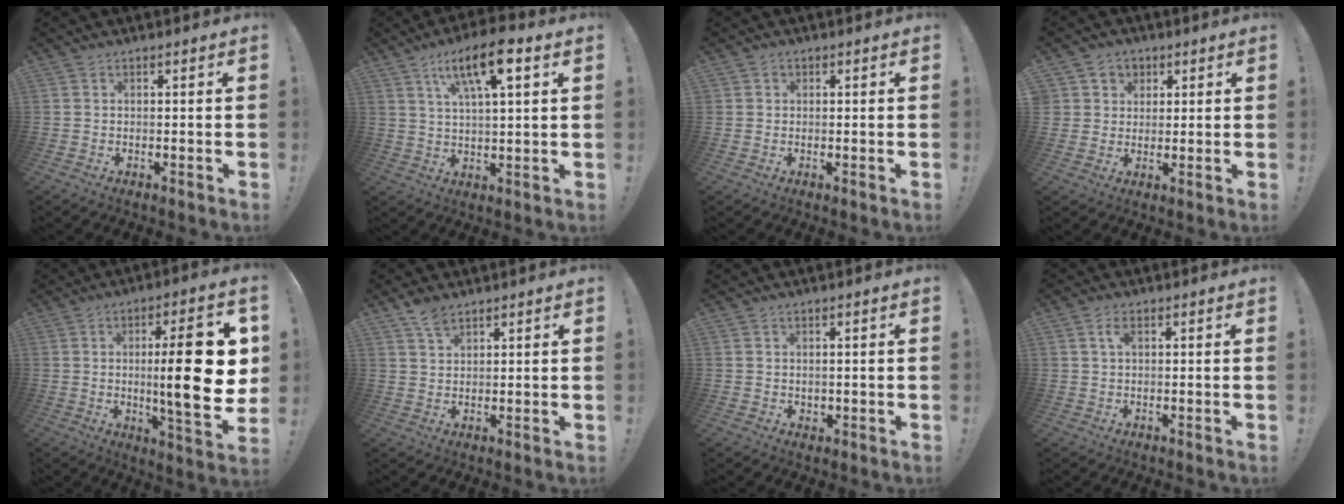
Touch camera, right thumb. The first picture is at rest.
{"total": 12.3, "force": [5.9, 3.5, 10.3], "torque": [-0.162, -0.017, 0.094]}
{"total": 1.1, "force": [0.4, 1.0, 0.1], "torque": [-0.001, 0.000, 0.007]}
{"total": 5.3, "force": [2.0, 4.9, 0.6], "torque": [-0.014, -0.013, 0.040]}
{"total": 20.5, "force": [1.3, 4.1, 20.1], "torque": [-0.291, -0.017, 0.014]}
{"total": 4.8, "force": [3.6, 1.8, 2.5], "torque": [-0.045, -0.017, 0.067]}
{"total": 1.4, "force": [0.8, 1.1, 0.2], "torque": [0.008, -0.007, 0.012]}
{"total": 2.9, "force": [1.0, 1.3, 2.3], "torque": [-0.038, 0.001, 0.015]}